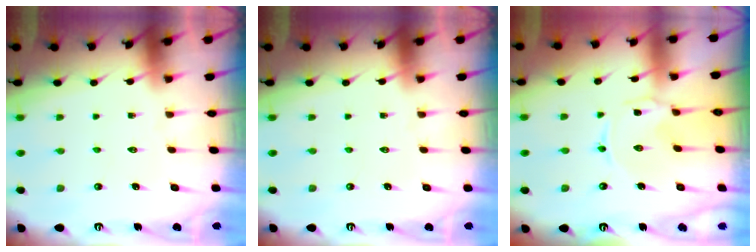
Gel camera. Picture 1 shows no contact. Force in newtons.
{"total": 0.0}
{"total": 0.6, "press": 0.6, "slide": 0.0}